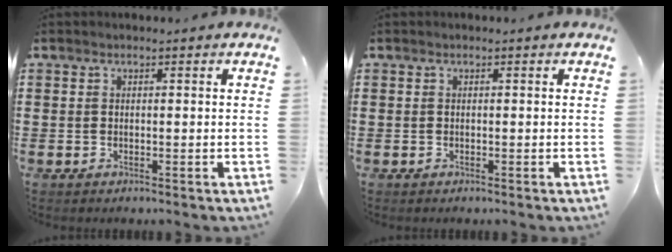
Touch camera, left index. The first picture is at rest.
{"total": 0.0}